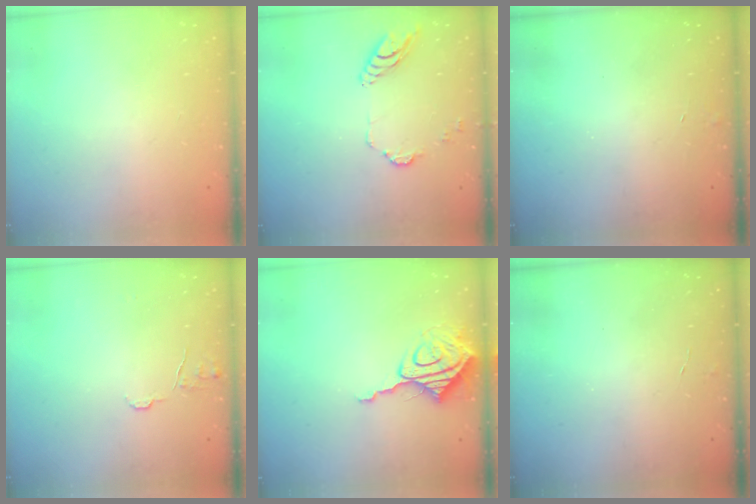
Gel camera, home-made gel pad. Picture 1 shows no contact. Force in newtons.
{"total": 10.1, "press": 10.1, "slide": 1.0}
{"total": 4.3, "press": 4.2, "slide": 0.4}
{"total": 4.5, "press": 4.5, "slide": 0.4}
{"total": 9.6, "press": 9.6, "slide": 0.5}
{"total": 2.8, "press": 2.8, "slide": 0.3}